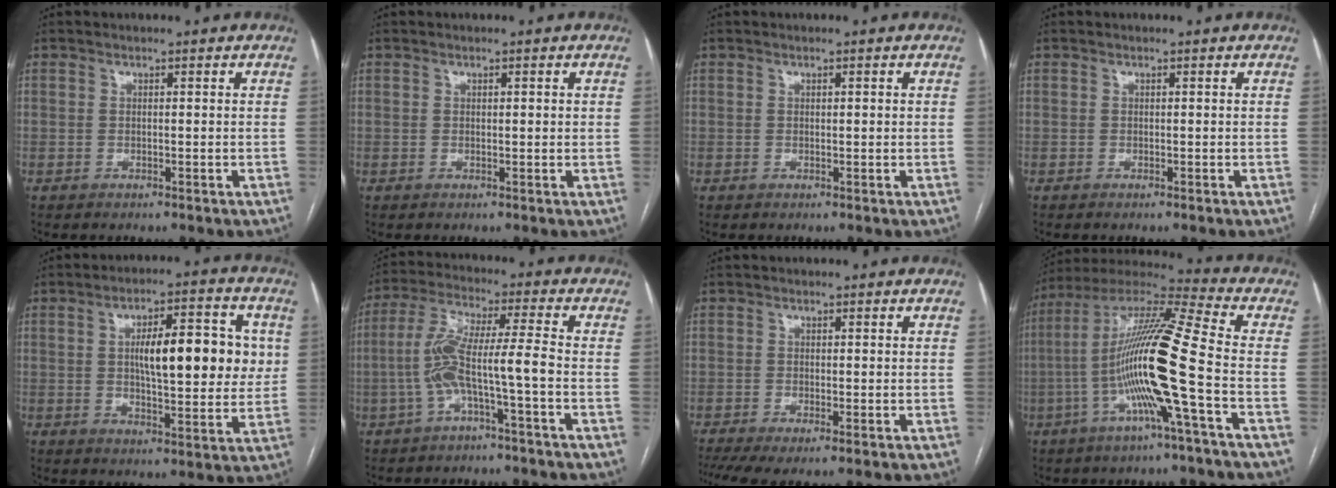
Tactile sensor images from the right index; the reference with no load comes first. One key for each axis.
{"total": 0.9, "fx": 0.3, "fy": 0.3, "fz": 0.8, "tx": -0.011, "ty": 0.002, "tz": 0.004}
{"total": 0.7, "fx": 0.2, "fy": 0.2, "fz": 0.6, "tx": -0.010, "ty": 0.002, "tz": 0.003}
{"total": 0.0}
{"total": 13.9, "fx": 2.4, "fy": 4.3, "fz": 13.0, "tx": -0.187, "ty": 0.025, "tz": 0.036}
{"total": 8.6, "fx": -2.6, "fy": -0.1, "fz": 8.2, "tx": -0.173, "ty": 0.026, "tz": -0.050}
{"total": 4.8, "fx": -2.7, "fy": 1.2, "fz": 3.7, "tx": -0.069, "ty": -0.010, "tz": -0.051}
{"total": 17.5, "fx": -3.9, "fy": -0.8, "fz": 17.0, "tx": -0.325, "ty": 0.005, "tz": -0.087}